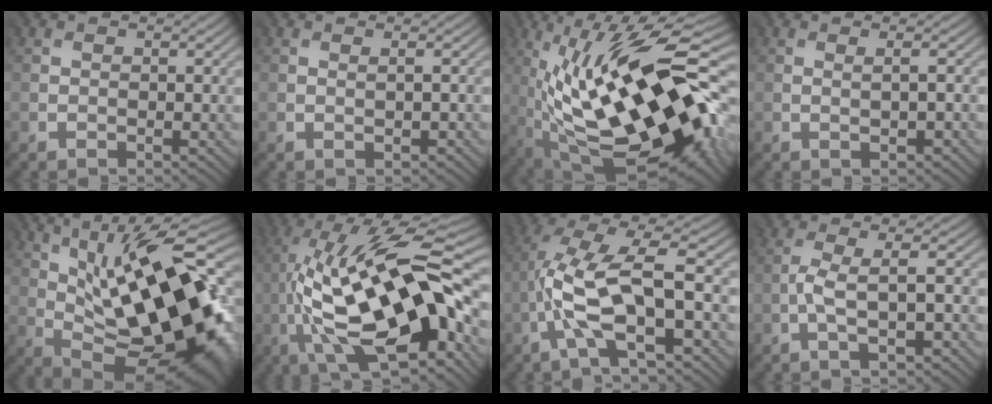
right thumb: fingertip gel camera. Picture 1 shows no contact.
{"total": 0.6, "force": [0.0, -0.4, 0.4], "torque": [-0.006, -0.001, 0.003]}
{"total": 19.8, "force": [-2.7, 7.6, 18.0], "torque": [-0.300, 0.008, -0.054]}
{"total": 0.8, "force": [0.0, -0.4, 0.7], "torque": [-0.011, -0.001, 0.004]}
{"total": 20.1, "force": [3.5, 8.0, 18.1], "torque": [-0.286, 0.024, 0.063]}
{"total": 19.1, "force": [-1.3, 6.0, 18.1], "torque": [-0.318, 0.021, -0.026]}
{"total": 10.4, "force": [-2.6, 3.1, 9.5], "torque": [-0.195, 0.015, -0.050]}
{"total": 3.0, "force": [-1.1, 0.1, 2.8], "torque": [-0.061, 0.006, -0.025]}